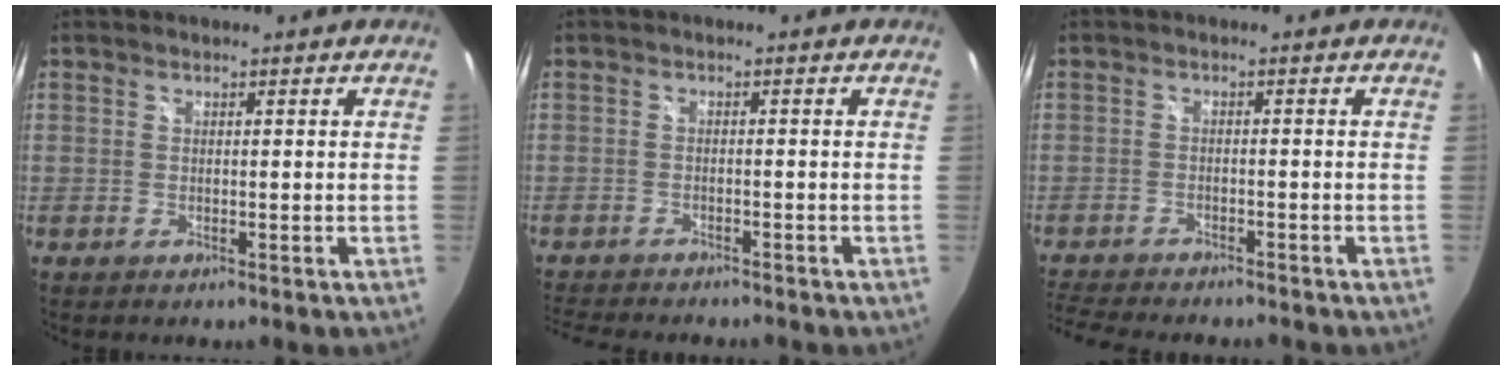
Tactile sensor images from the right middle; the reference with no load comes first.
{"total": 7.2, "force": [-6.7, 1.0, 2.6], "torque": [-0.070, -0.018, -0.109]}
{"total": 9.0, "force": [-8.2, 1.5, 3.5], "torque": [-0.094, -0.019, -0.138]}